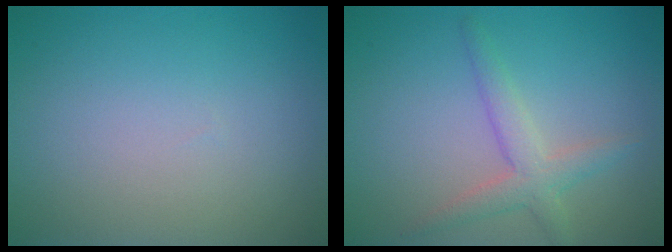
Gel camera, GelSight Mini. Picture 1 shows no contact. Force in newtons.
{"total": 2.8, "press": 2.7, "slide": 0.3}